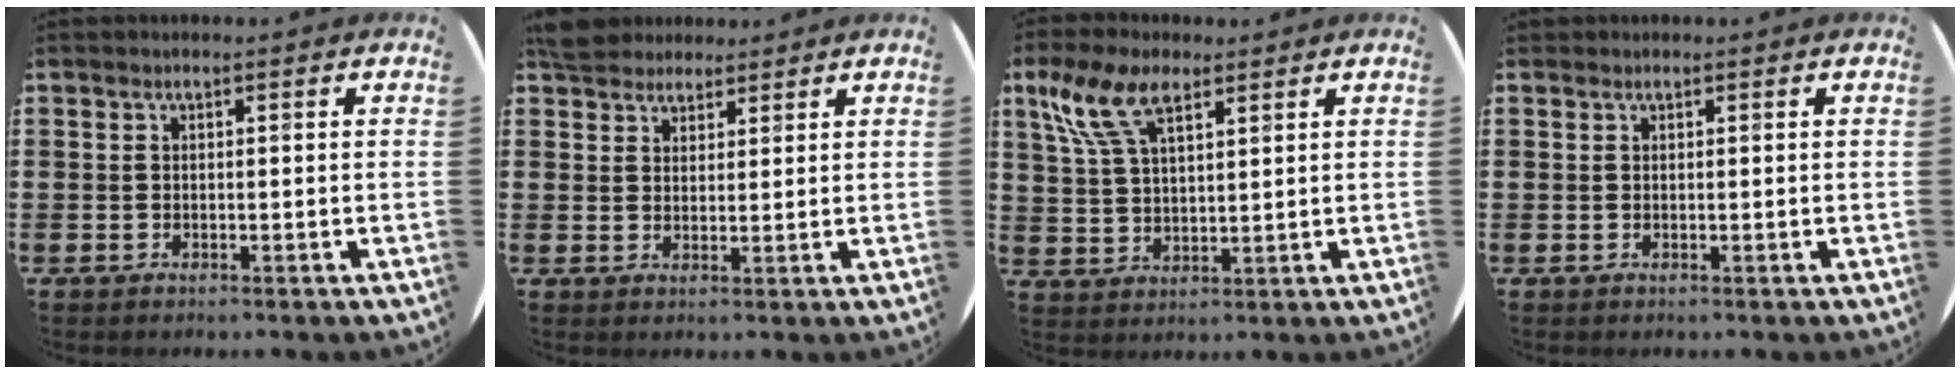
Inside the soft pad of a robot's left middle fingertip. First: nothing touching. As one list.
[{"total": 4.4, "force": [4.1, 1.7, 0.5], "torque": [-0.016, -0.002, 0.078]}, {"total": 8.2, "force": [5.2, 3.3, 5.4], "torque": [-0.121, 0.001, 0.096]}, {"total": 0.0}]